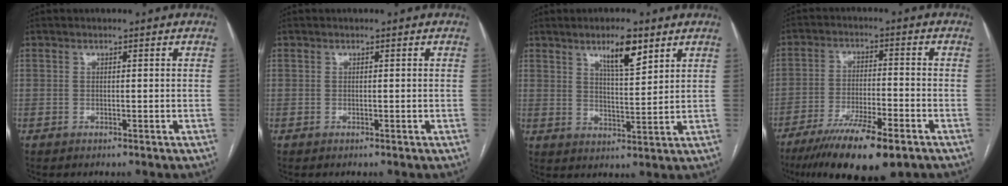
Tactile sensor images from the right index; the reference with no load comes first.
{"total": 0.0}
{"total": 6.9, "force": [4.3, 1.4, 5.2], "torque": [-0.091, -0.003, 0.074]}
{"total": 13.1, "force": [-8.9, 2.6, 9.3], "torque": [-0.162, -0.027, -0.146]}